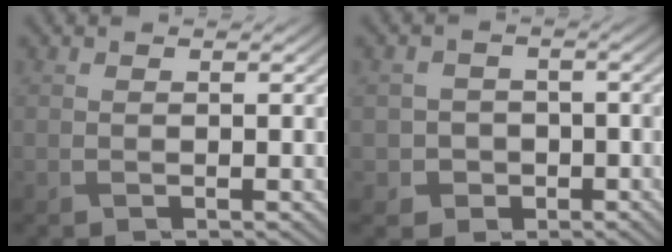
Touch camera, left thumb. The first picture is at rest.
{"total": 4.9, "force": [-1.7, 4.5, 0.8], "torque": [-0.024, 0.002, -0.055]}